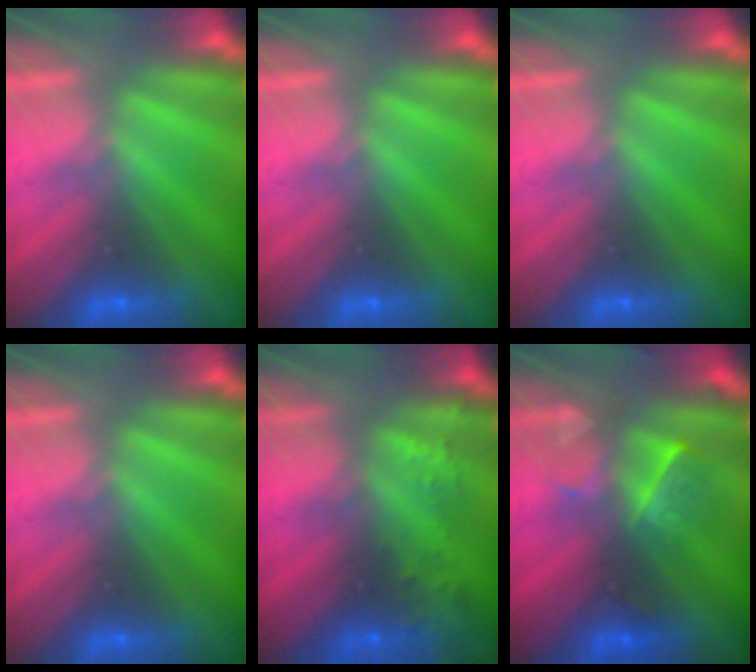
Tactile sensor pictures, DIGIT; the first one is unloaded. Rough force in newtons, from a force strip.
{"total": 0.0}
{"total": 0.0}
{"total": 0.0}
{"total": 7.3}
{"total": 2.4}